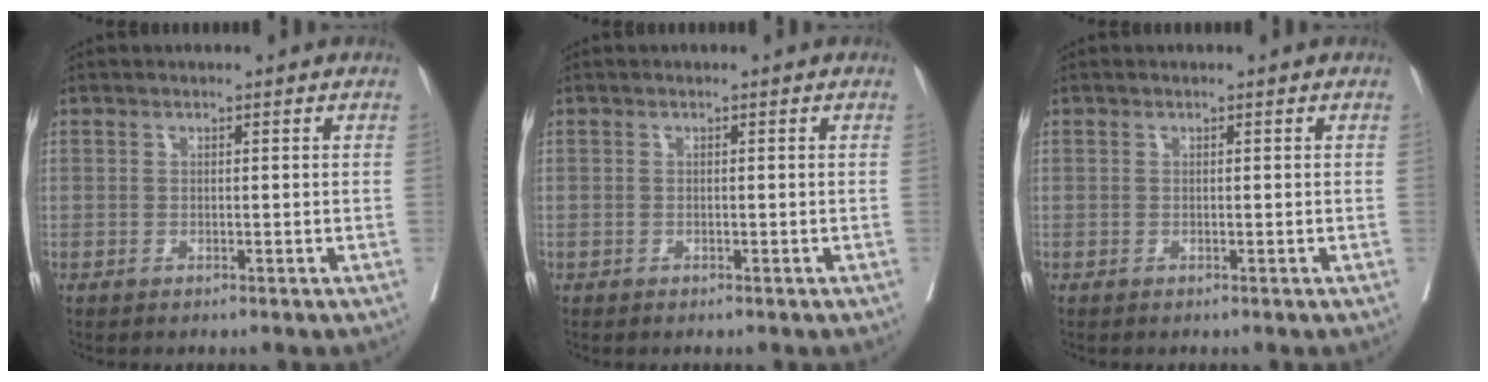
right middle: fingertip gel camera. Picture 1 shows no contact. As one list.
[{"total": 0.0}, {"total": 0.0}]